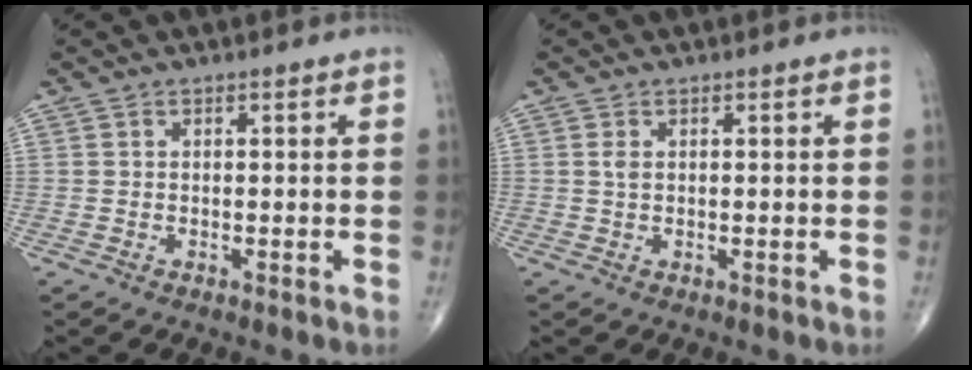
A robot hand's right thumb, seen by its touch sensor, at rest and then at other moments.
{"total": 1.2, "force": [0.3, 0.7, 1.0], "torque": [-0.020, 0.003, 0.007]}